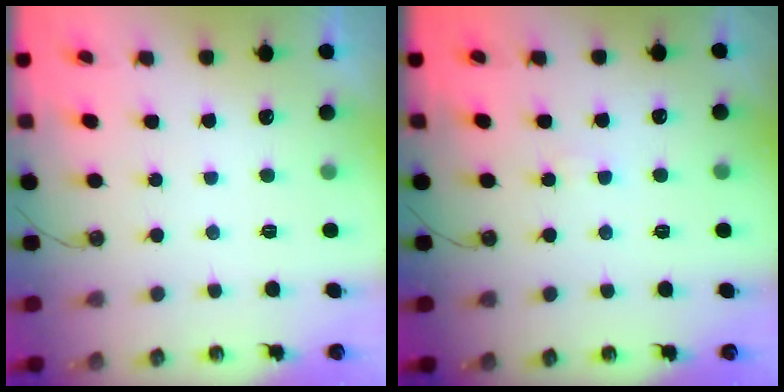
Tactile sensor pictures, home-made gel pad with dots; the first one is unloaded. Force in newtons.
{"total": 1.2, "press": 1.1, "slide": 0.2}